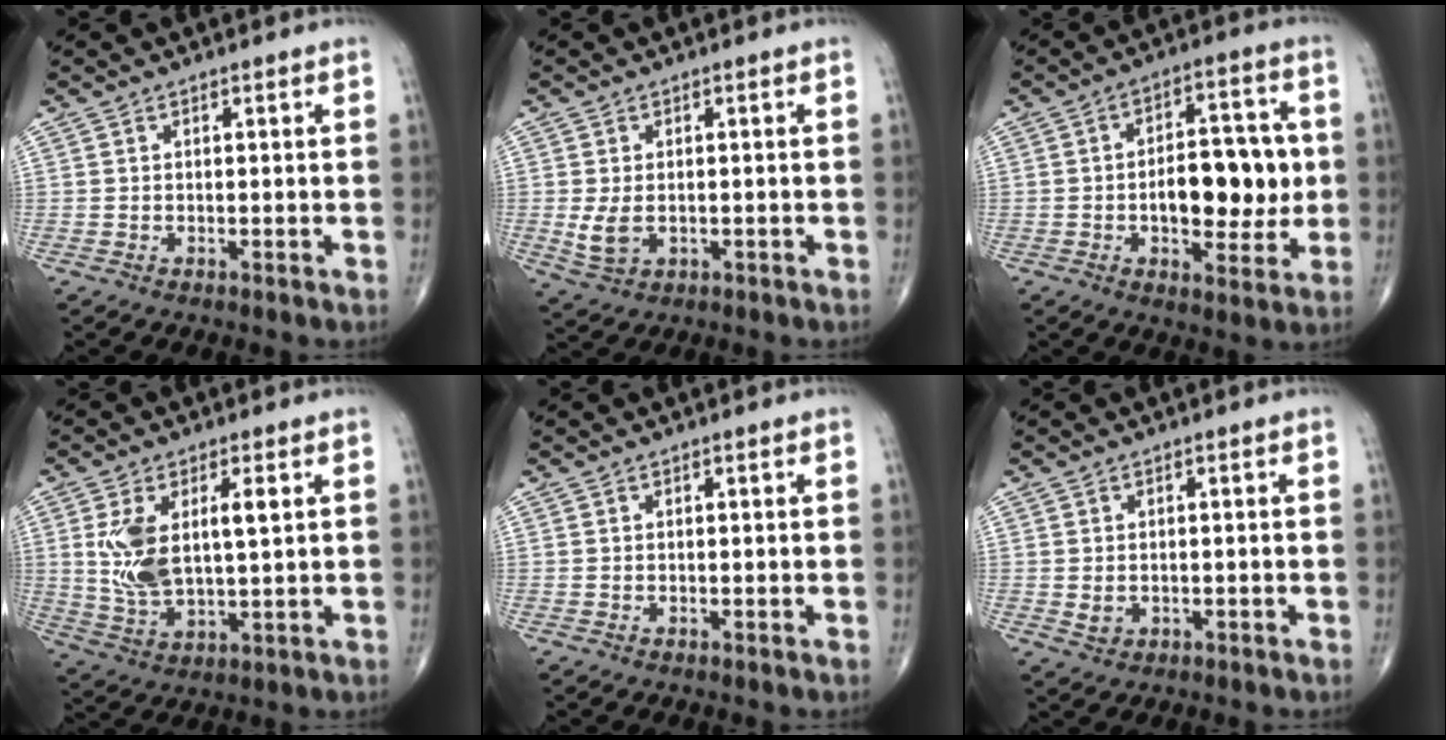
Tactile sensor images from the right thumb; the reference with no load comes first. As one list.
[{"total": 4.3, "force": [-0.5, 2.8, 3.2], "torque": [-0.065, -0.004, -0.001]}, {"total": 14.6, "force": [-0.8, 7.4, 12.6], "torque": [-0.148, 0.017, -0.010]}, {"total": 11.3, "force": [2.4, 5.0, 9.8], "torque": [-0.191, -0.012, 0.054]}, {"total": 0.0}, {"total": 2.0, "force": [-0.2, 1.6, 1.1], "torque": [-0.015, 0.000, 0.001]}]